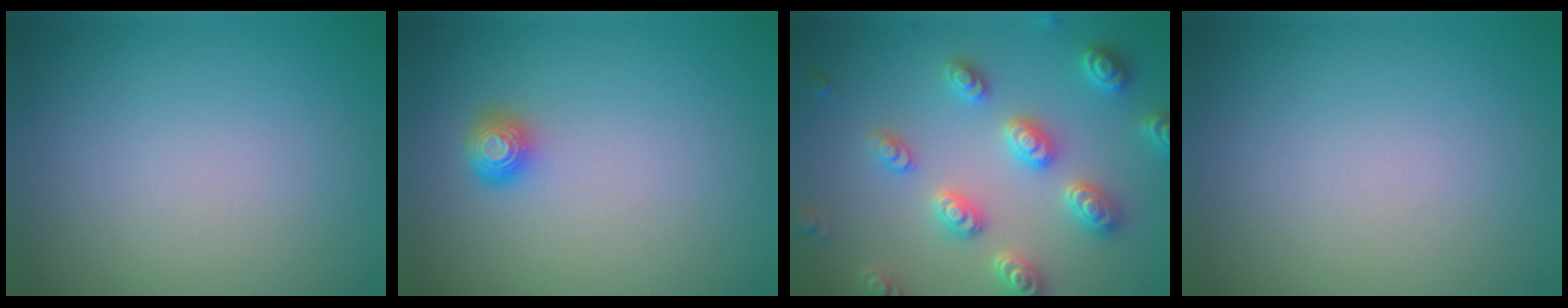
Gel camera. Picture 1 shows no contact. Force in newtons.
{"total": 1.6, "press": 1.4, "slide": 0.6}
{"total": 5.2, "press": 5.0, "slide": 1.2}
{"total": 0.0}